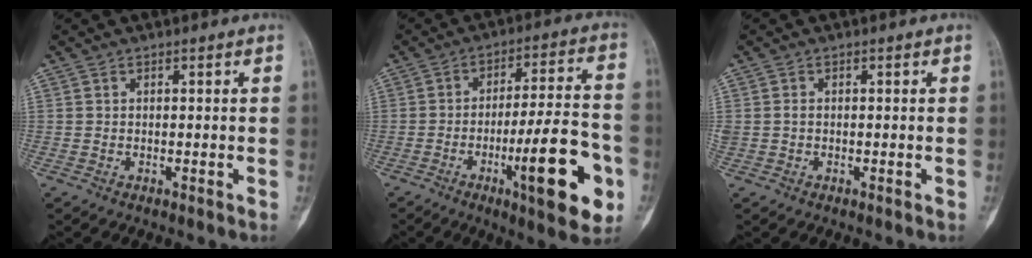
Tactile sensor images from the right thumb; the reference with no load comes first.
{"total": 18.4, "force": [-6.4, 4.2, 16.8], "torque": [-0.235, 0.020, -0.090]}
{"total": 0.9, "force": [-0.1, 0.7, 0.6], "torque": [-0.012, 0.001, -0.003]}